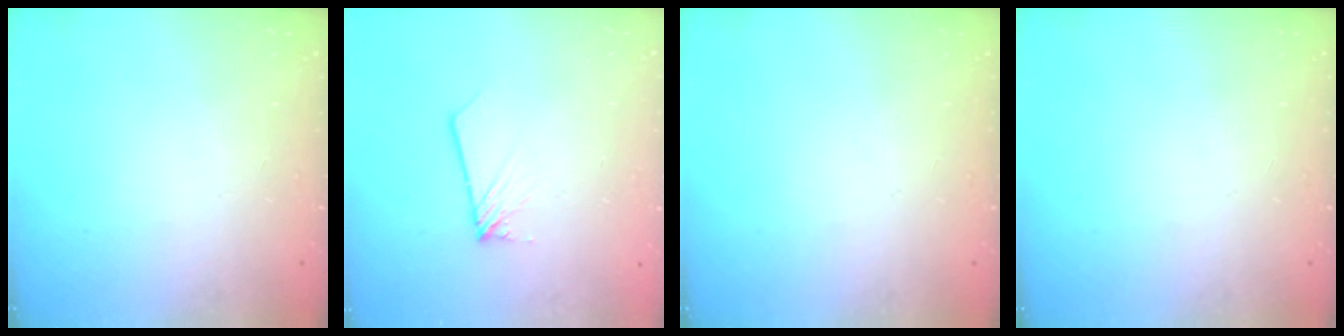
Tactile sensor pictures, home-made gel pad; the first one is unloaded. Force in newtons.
{"total": 1.9, "press": 1.9, "slide": 0.1}
{"total": 0.0}
{"total": 0.0}